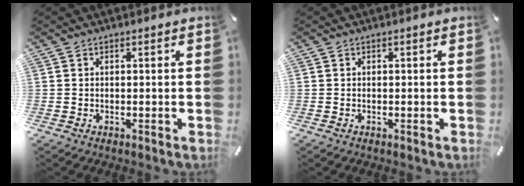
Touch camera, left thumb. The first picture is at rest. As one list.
[{"total": 0.0}]